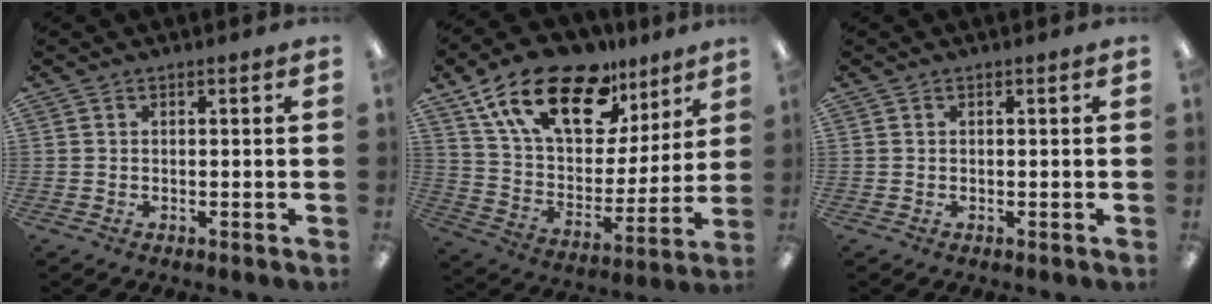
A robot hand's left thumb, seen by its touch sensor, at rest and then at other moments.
{"total": 22.3, "force": [14.4, 11.0, 13.0], "torque": [-0.226, -0.079, 0.255]}
{"total": 0.0}